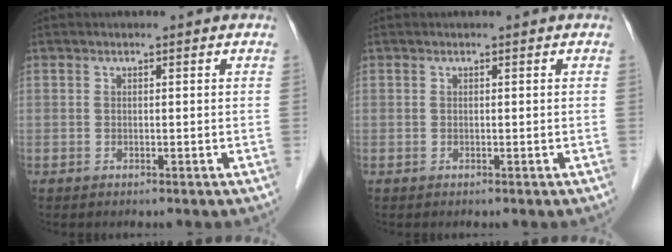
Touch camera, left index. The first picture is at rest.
{"total": 0.0}